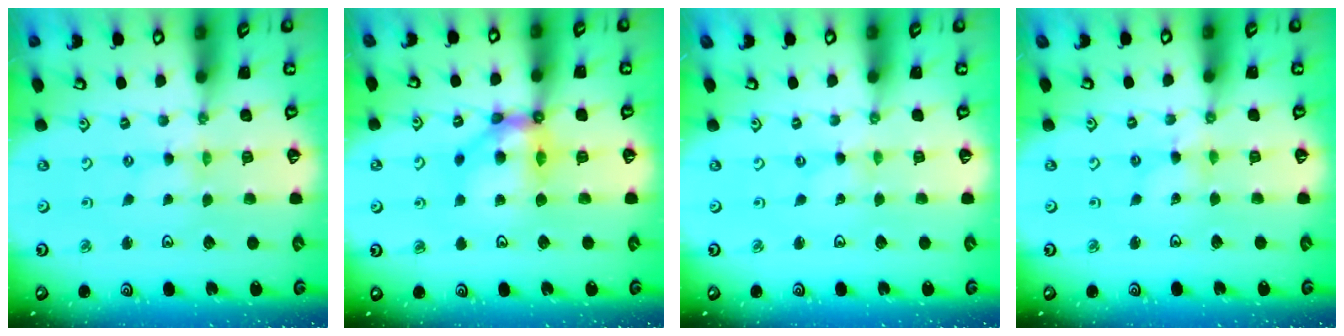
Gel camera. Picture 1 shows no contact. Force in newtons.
{"total": 10.4, "press": 10.3, "slide": 1.8}
{"total": 0.0}
{"total": 1.6, "press": 1.5, "slide": 0.2}